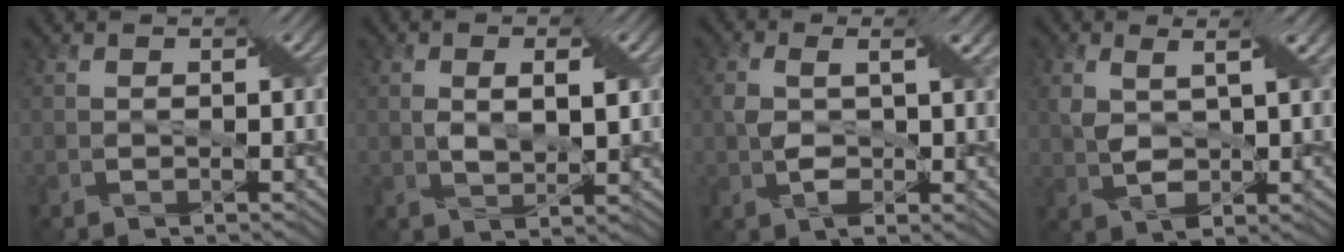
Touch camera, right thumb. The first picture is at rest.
{"total": 2.8, "force": [0.8, 1.2, 2.4], "torque": [-0.044, -0.002, 0.017]}
{"total": 5.0, "force": [0.0, 1.9, 4.6], "torque": [-0.087, 0.000, 0.001]}
{"total": 3.6, "force": [0.8, 1.6, 3.2], "torque": [-0.069, -0.002, 0.019]}